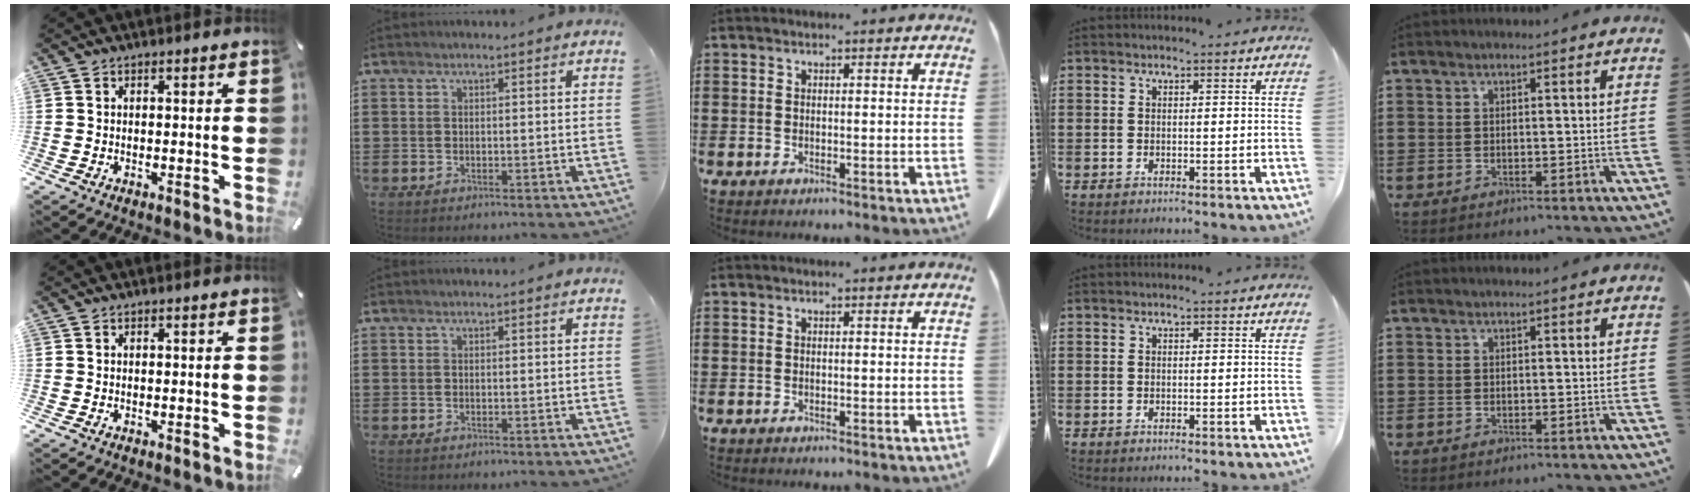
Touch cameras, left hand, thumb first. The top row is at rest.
{}